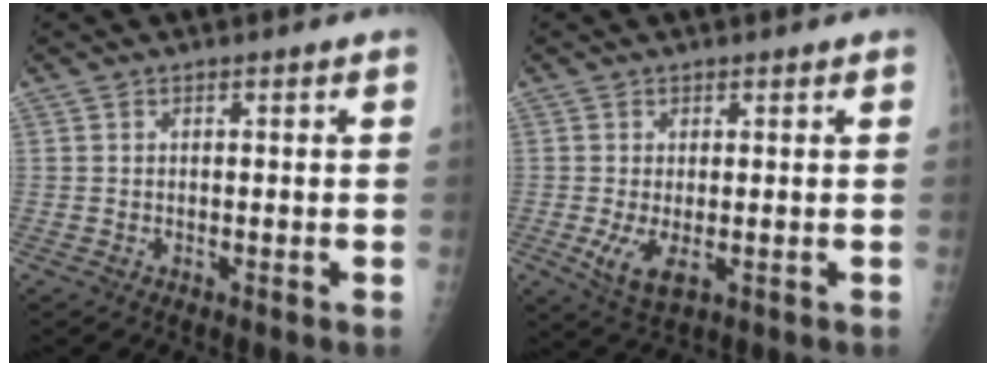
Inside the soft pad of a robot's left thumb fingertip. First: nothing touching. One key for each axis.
{"total": 5.0, "fx": -0.5, "fy": 2.2, "fz": 4.4, "tx": -0.087, "ty": -0.014, "tz": 0.001}